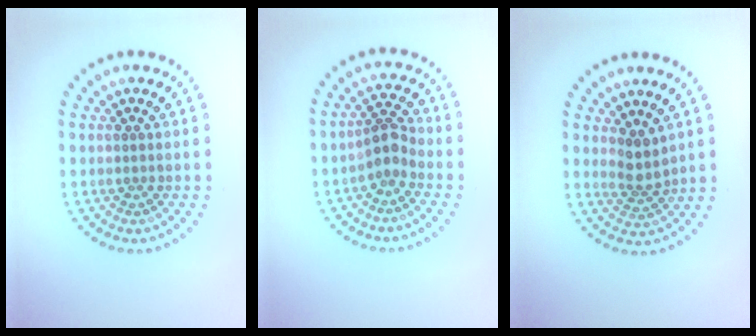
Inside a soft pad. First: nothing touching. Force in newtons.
{"total": 2.3, "press": 1.9, "slide": 1.4}
{"total": 2.2, "press": 1.8, "slide": 1.3}